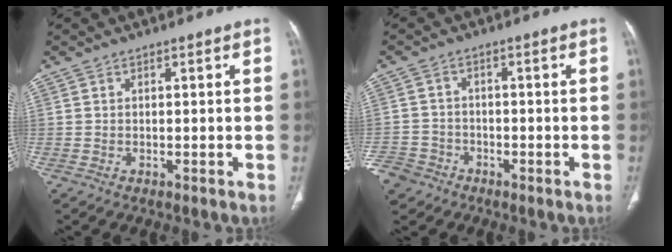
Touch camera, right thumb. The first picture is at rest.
{"total": 6.1, "force": [-3.7, 4.7, 1.1], "torque": [-0.019, 0.019, -0.068]}